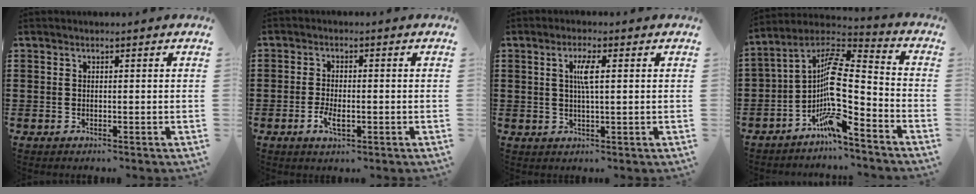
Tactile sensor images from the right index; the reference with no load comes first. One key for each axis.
{"total": 3.2, "fx": -1.1, "fy": 1.3, "fz": 2.8, "tx": -0.063, "ty": -0.005, "tz": -0.023}
{"total": 3.2, "fx": 0.7, "fy": 0.4, "fz": 3.1, "tx": -0.064, "ty": 0.002, "tz": 0.009}
{"total": 10.5, "fx": -5.4, "fy": 2.2, "fz": 8.8, "tx": -0.181, "ty": -0.012, "tz": -0.110}